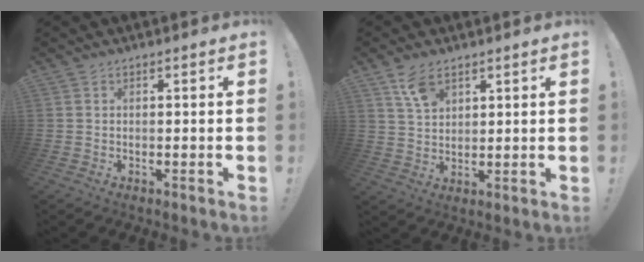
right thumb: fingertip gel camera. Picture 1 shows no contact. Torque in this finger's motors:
{"motor_torque": [0.02, 0.15, 0.39, 0.63, 0.00]}